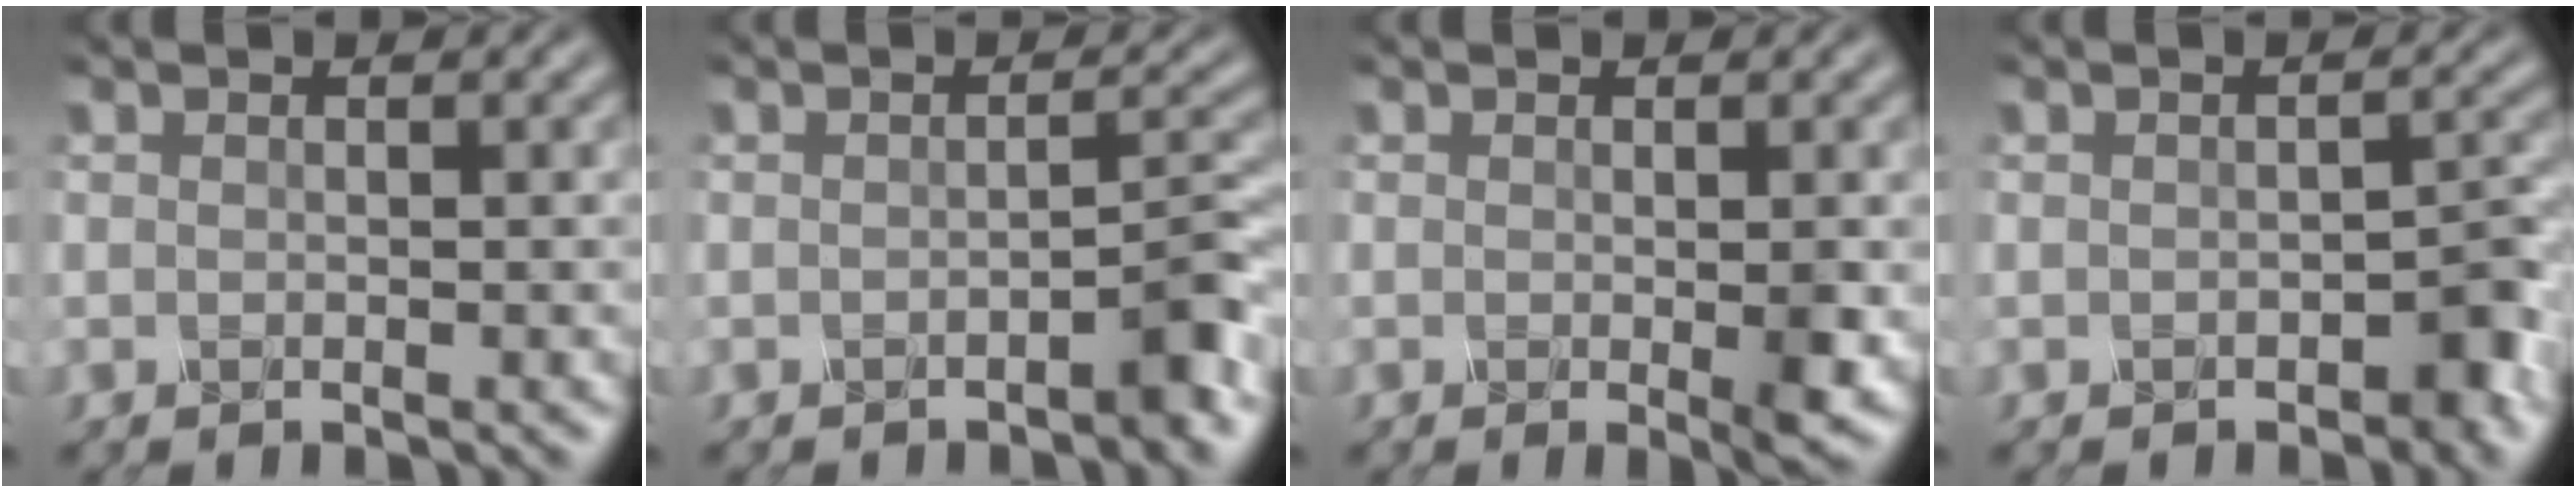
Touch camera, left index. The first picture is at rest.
{"total": 2.5, "force": [-1.9, 0.2, 1.6], "torque": [-0.024, 0.009, -0.031]}
{"total": 2.2, "force": [-0.6, 0.3, 2.1], "torque": [-0.049, -0.008, 0.000]}
{"total": 2.3, "force": [-1.6, 0.6, 1.5], "torque": [-0.027, 0.007, -0.018]}